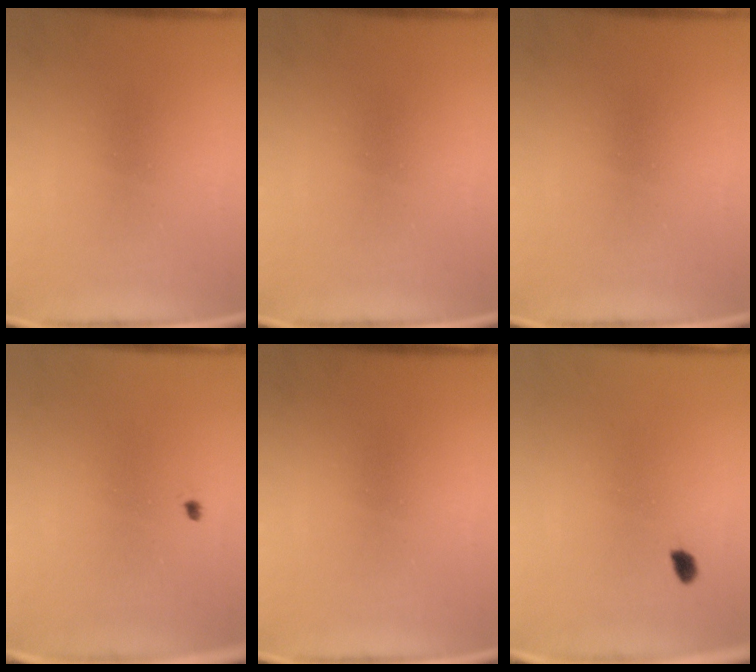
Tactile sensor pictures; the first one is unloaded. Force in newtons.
{"total": 0.0}
{"total": 0.0}
{"total": 0.6}
{"total": 0.0}
{"total": 1.5}